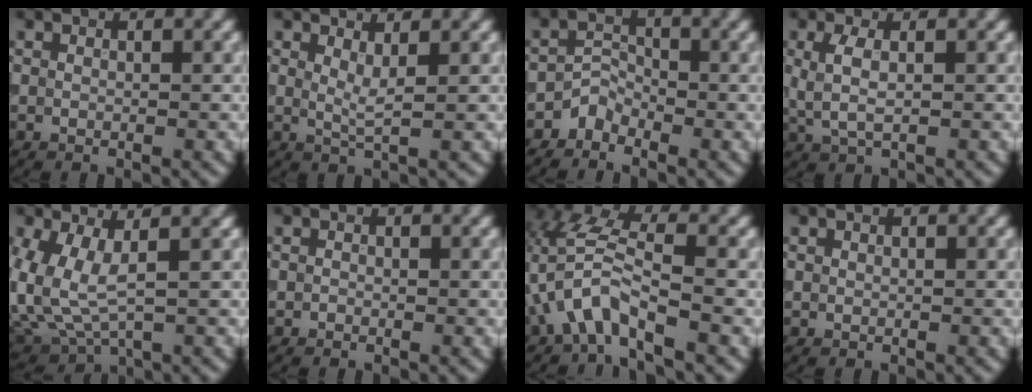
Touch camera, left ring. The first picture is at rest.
{"total": 1.7, "force": [0.7, 0.4, 1.5], "torque": [-0.028, -0.005, 0.012]}
{"total": 1.9, "force": [-1.4, 1.1, 0.4], "torque": [-0.002, 0.012, -0.030]}
{"total": 2.5, "force": [0.4, 1.0, 2.2], "torque": [-0.053, -0.003, 0.010]}
{"total": 6.2, "force": [0.8, 3.0, 5.4], "torque": [-0.140, -0.016, 0.025]}
{"total": 0.0}
{"total": 4.8, "force": [-2.1, 1.5, 4.1], "torque": [-0.086, 0.014, -0.044]}
{"total": 0.0}